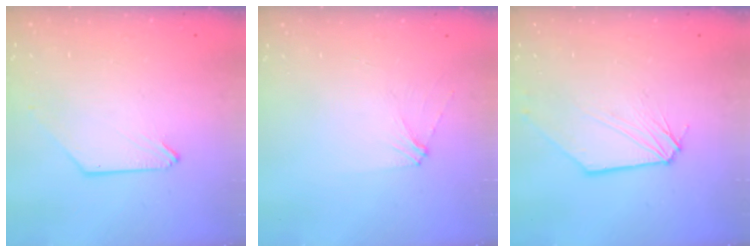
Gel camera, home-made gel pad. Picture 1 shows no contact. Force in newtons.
{"total": 3.6, "press": 3.5, "slide": 0.5}
{"total": 1.0, "press": 1.0, "slide": 0.1}